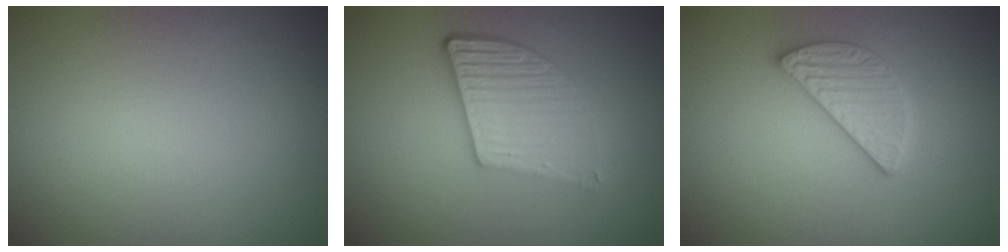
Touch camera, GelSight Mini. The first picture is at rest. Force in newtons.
{"total": 5.0, "press": 3.7, "slide": 3.4}
{"total": 2.9, "press": 2.6, "slide": 1.1}